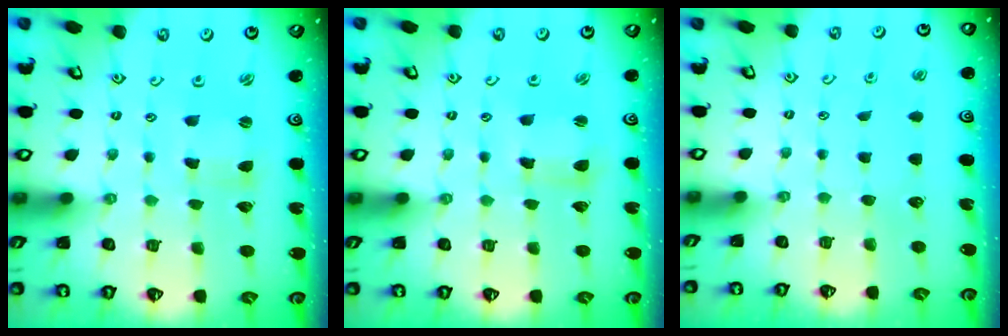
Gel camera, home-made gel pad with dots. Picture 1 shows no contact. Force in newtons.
{"total": 3.3, "press": 3.3, "slide": 0.3}
{"total": 0.0}